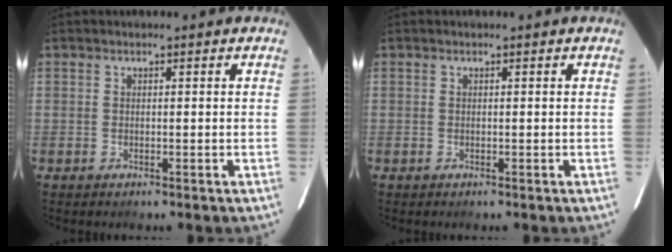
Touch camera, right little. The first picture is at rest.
{"total": 0.0}